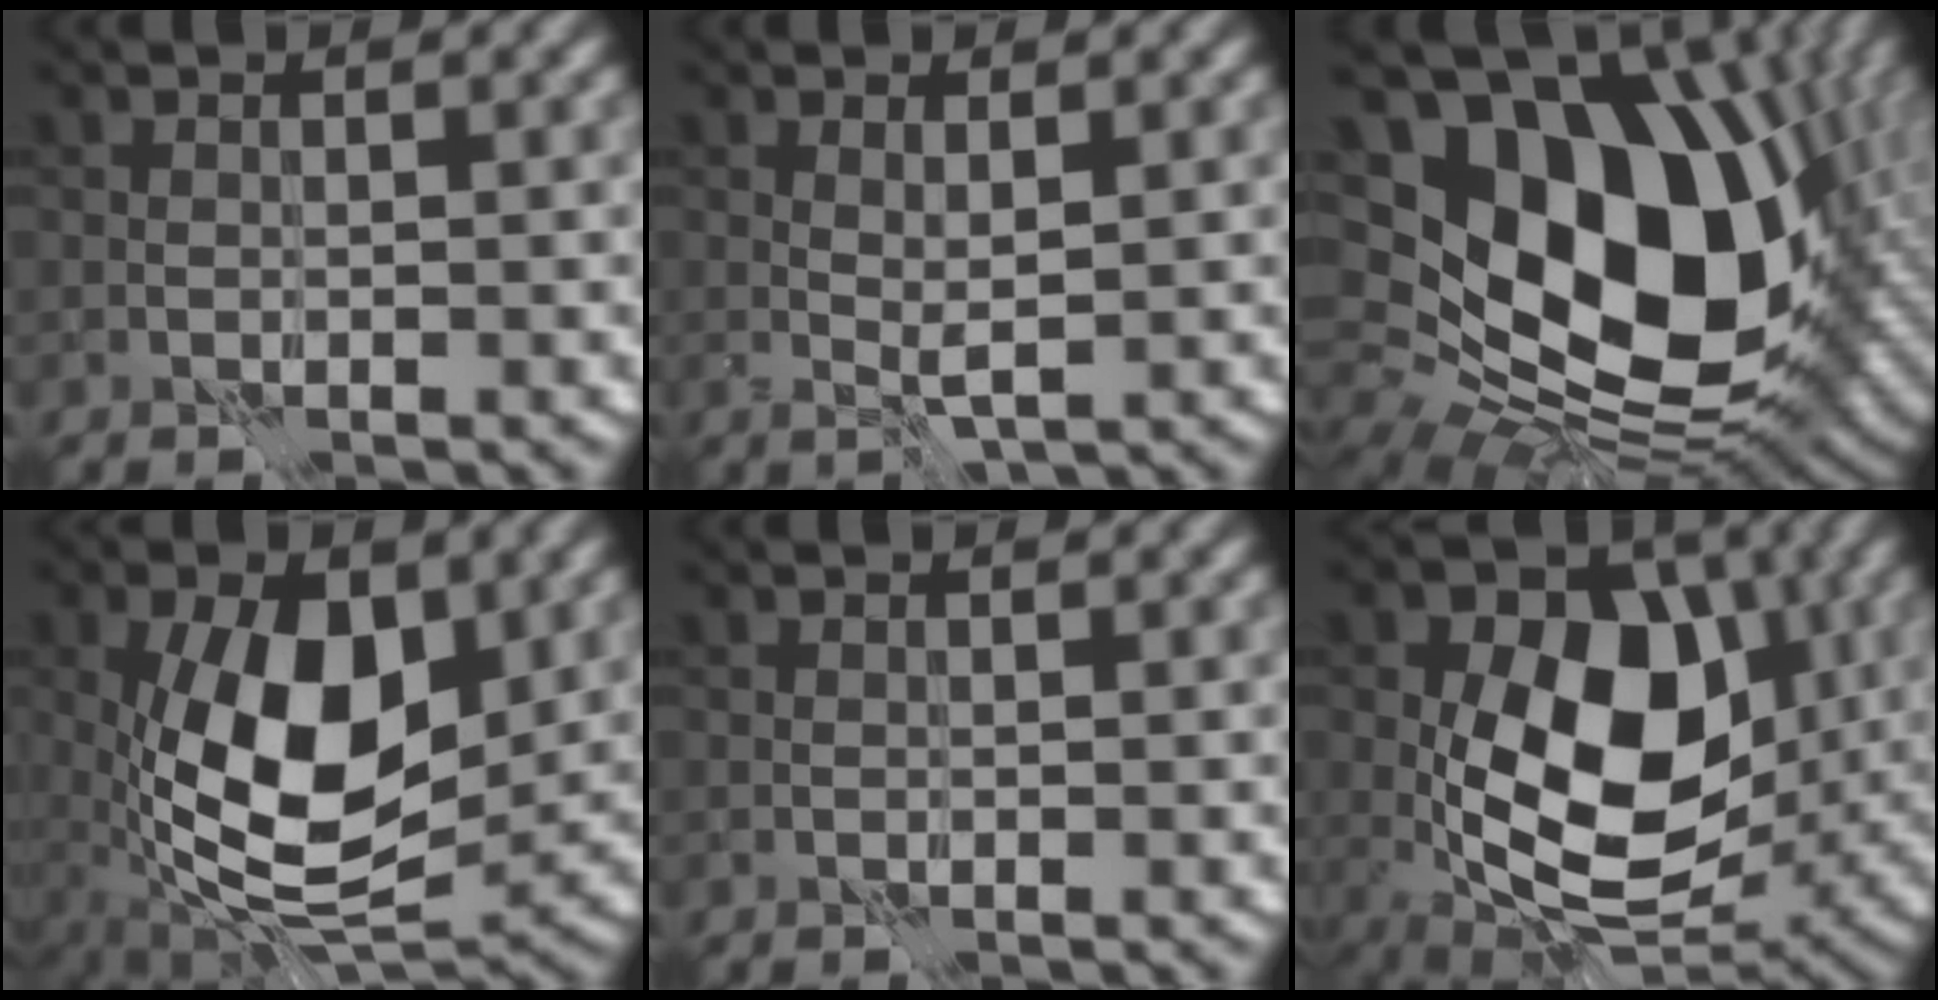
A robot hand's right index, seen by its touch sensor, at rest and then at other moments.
{"total": 1.2, "force": [0.4, 0.1, 1.1], "torque": [-0.022, -0.006, 0.008]}
{"total": 19.1, "force": [2.5, 13.6, 13.3], "torque": [-0.231, -0.015, 0.078]}
{"total": 11.9, "force": [0.1, 6.1, 10.2], "torque": [-0.180, -0.007, 0.001]}
{"total": 0.0}
{"total": 13.0, "force": [0.2, 8.6, 9.7], "torque": [-0.149, -0.009, 0.003]}